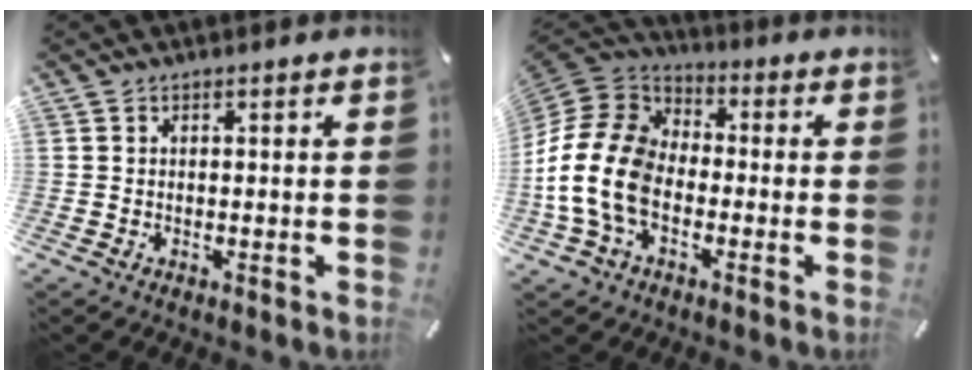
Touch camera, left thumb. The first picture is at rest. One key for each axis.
{"total": 16.1, "fx": -5.3, "fy": 11.9, "fz": 9.4, "tx": -0.221, "ty": 0.033, "tz": -0.102}